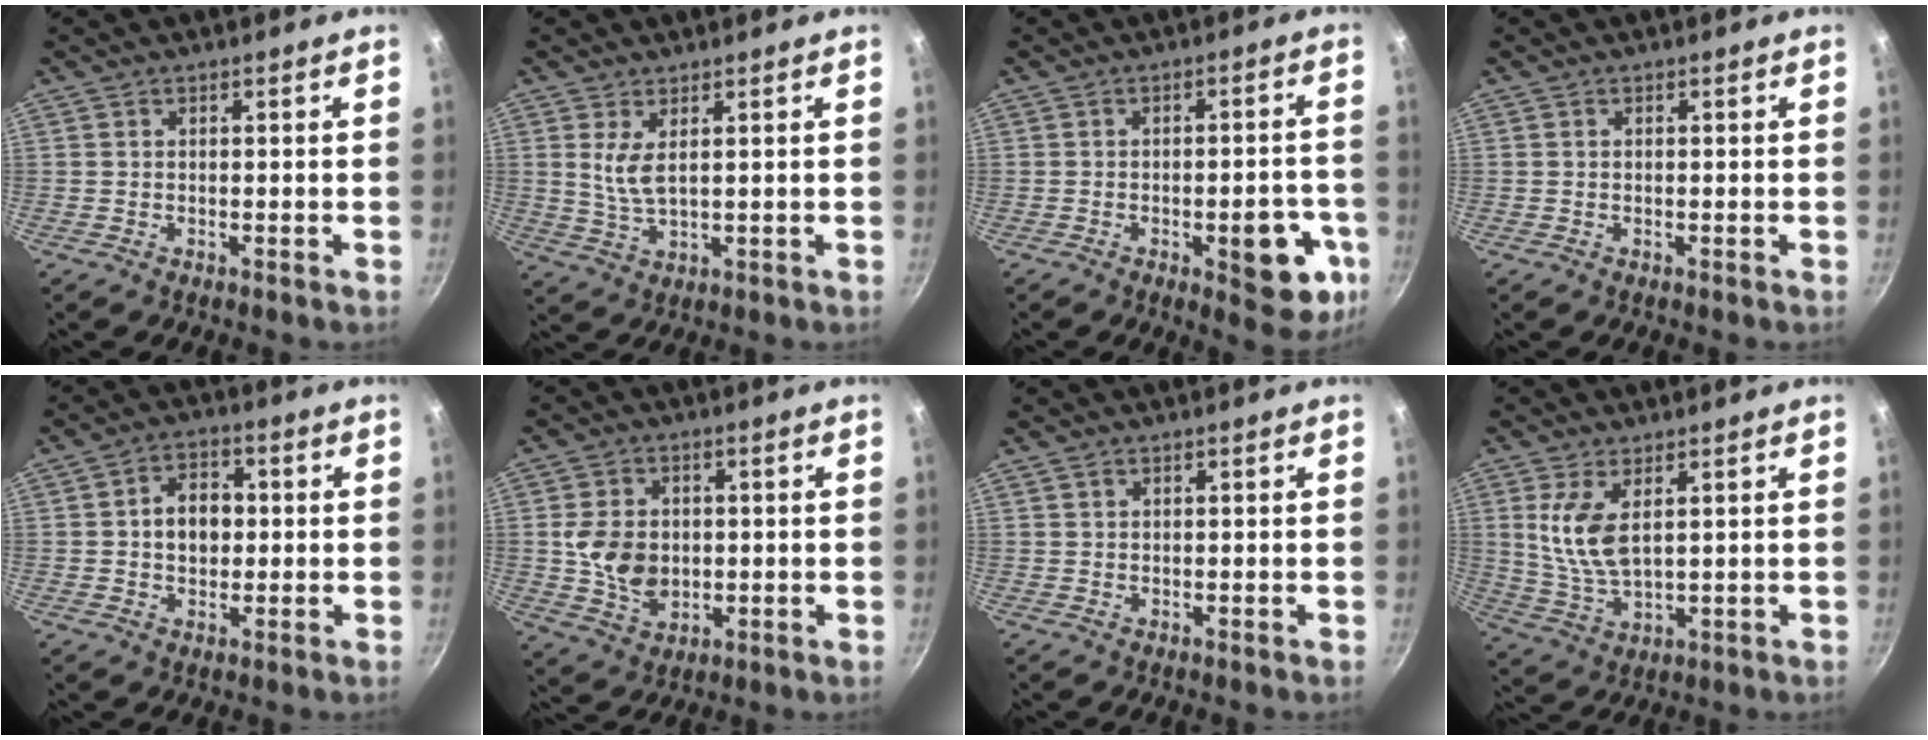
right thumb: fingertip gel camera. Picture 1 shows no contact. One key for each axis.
{"total": 4.8, "fx": 1.4, "fy": 2.2, "fz": 4.1, "tx": -0.079, "ty": -0.015, "tz": 0.034}
{"total": 12.3, "fx": -4.2, "fy": 5.1, "fz": 10.4, "tx": -0.081, "ty": 0.020, "tz": -0.048}
{"total": 0.0}
{"total": 7.3, "fx": 0.5, "fy": 5.5, "fz": 4.8, "tx": -0.046, "ty": 0.012, "tz": 0.001}
{"total": 9.6, "fx": 0.1, "fy": 7.2, "fz": 6.3, "tx": -0.102, "ty": -0.005, "tz": 0.006}
{"total": 0.9, "fx": 0.6, "fy": 0.6, "fz": 0.3, "tx": -0.004, "ty": 0.000, "tz": 0.011}
{"total": 8.8, "fx": 2.7, "fy": 4.2, "fz": 7.2, "tx": -0.141, "ty": -0.024, "tz": 0.063}